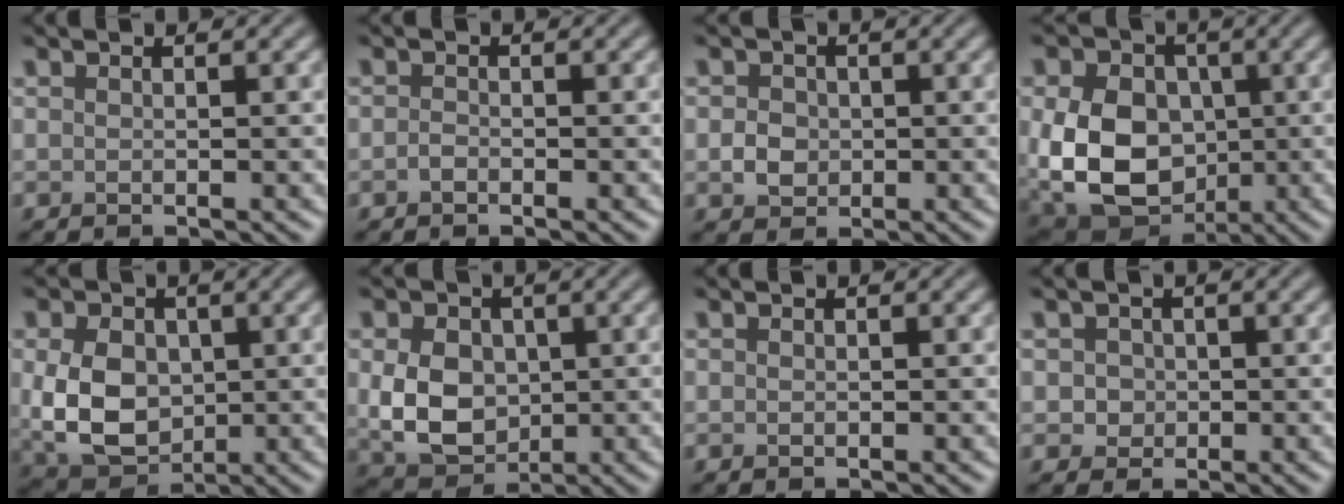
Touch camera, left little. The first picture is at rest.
{"total": 0.7, "force": [-0.4, 0.3, 0.5], "torque": [-0.011, -0.001, -0.009]}
{"total": 2.0, "force": [-0.1, 1.7, 0.9], "torque": [-0.013, -0.001, -0.006]}
{"total": 12.3, "force": [-0.7, 9.3, 8.0], "torque": [-0.152, -0.019, -0.014]}
{"total": 7.6, "force": [0.0, 5.6, 5.1], "torque": [-0.115, -0.012, 0.002]}
{"total": 6.6, "force": [0.1, 5.0, 4.3], "torque": [-0.091, -0.009, 0.001]}
{"total": 0.0}
{"total": 1.7, "force": [0.2, 1.6, 0.6], "torque": [-0.002, 0.000, 0.005]}